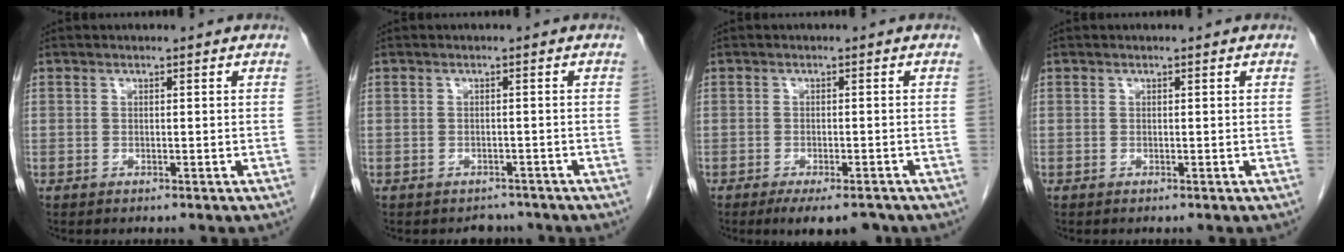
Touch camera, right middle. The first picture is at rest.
{"total": 2.3, "force": [-2.0, 1.1, -0.2], "torque": [-0.004, -0.001, -0.028]}
{"total": 6.2, "force": [-4.8, 1.7, 3.5], "torque": [-0.044, -0.008, -0.071]}
{"total": 0.0}